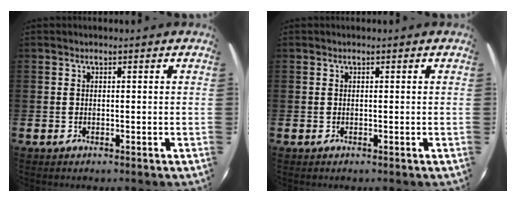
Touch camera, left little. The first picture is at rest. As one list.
[{"total": 0.0}]